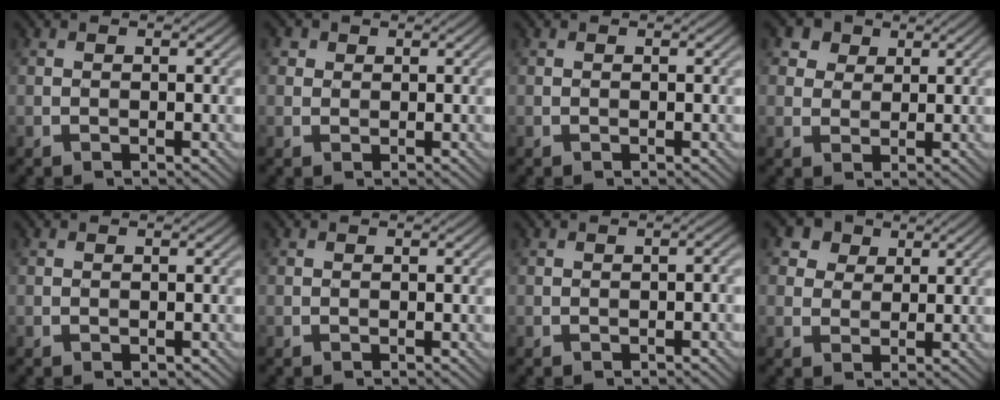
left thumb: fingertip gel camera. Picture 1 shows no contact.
{"total": 1.7, "force": [0.9, 1.4, 0.4], "torque": [-0.011, 0.002, 0.012]}
{"total": 0.0}
{"total": 4.5, "force": [2.8, 3.2, 1.6], "torque": [-0.046, -0.003, 0.056]}
{"total": 0.0}
{"total": 0.0}
{"total": 1.1, "force": [-0.6, 0.2, 0.8], "torque": [-0.013, 0.005, -0.008]}
{"total": 5.0, "force": [3.0, 3.6, 1.8], "torque": [-0.054, -0.003, 0.060]}